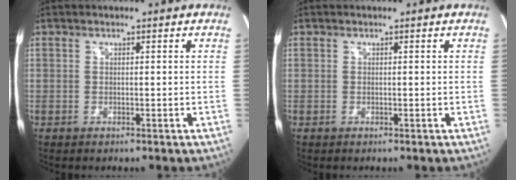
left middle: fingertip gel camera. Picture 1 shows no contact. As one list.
[{"total": 0.0}]